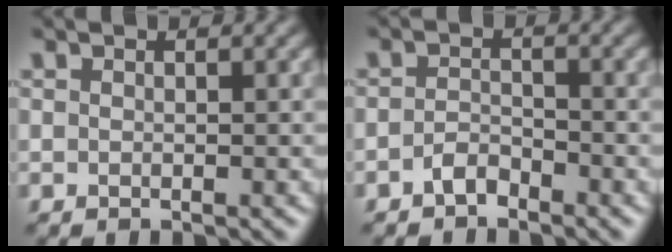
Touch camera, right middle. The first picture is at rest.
{"total": 1.6, "force": [-1.2, 0.8, 0.7], "torque": [-0.014, 0.006, -0.027]}